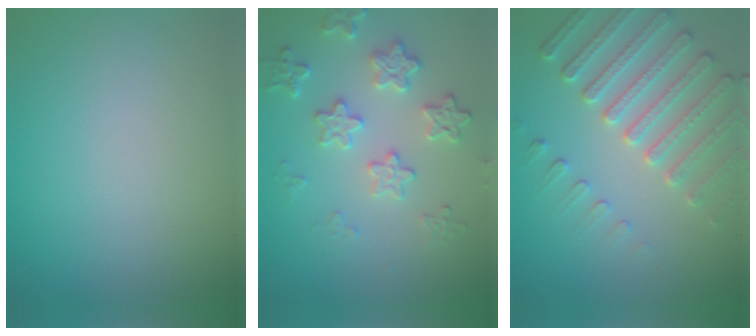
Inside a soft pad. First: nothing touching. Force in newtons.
{"total": 3.9, "press": 3.4, "slide": 1.9}
{"total": 5.2, "press": 4.7, "slide": 2.4}